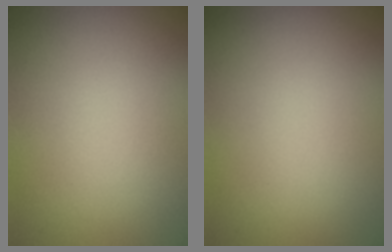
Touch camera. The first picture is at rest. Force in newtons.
{"total": 0.0}